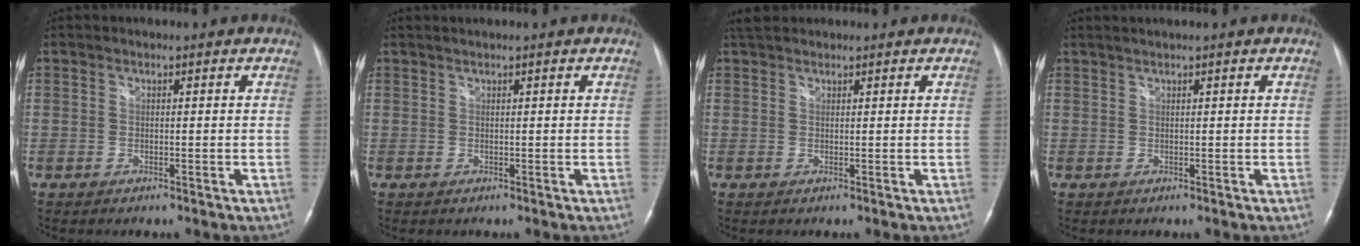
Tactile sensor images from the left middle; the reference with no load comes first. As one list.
[{"total": 1.1, "force": [0.9, -0.2, 0.5], "torque": [-0.012, 0.012, 0.021]}, {"total": 2.7, "force": [2.4, 1.0, 0.8], "torque": [-0.019, 0.022, 0.042]}, {"total": 1.8, "force": [1.5, -0.3, 1.0], "torque": [-0.018, 0.015, 0.030]}]